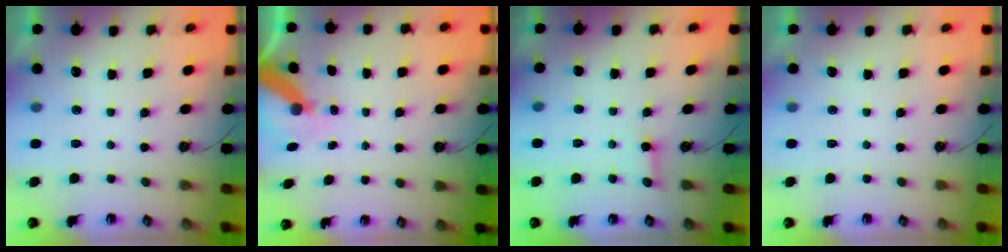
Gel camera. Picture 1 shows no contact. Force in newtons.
{"total": 8.0, "press": 8.0, "slide": 0.8}
{"total": 2.4, "press": 2.4, "slide": 0.1}
{"total": 0.0}